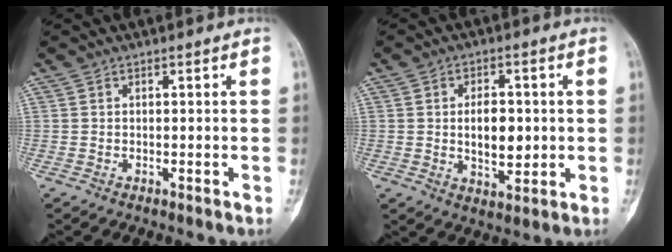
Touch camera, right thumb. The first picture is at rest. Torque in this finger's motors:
{"motor_torque": [0.71, 0.66, 0.28, -0.28, 0.06]}